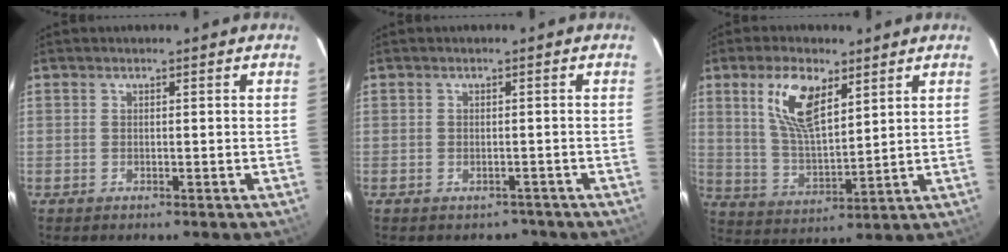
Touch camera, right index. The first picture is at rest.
{"total": 2.9, "force": [-2.0, 2.0, 0.2], "torque": [-0.001, 0.010, -0.020]}
{"total": 11.3, "force": [5.6, 4.6, 8.6], "torque": [-0.166, 0.008, 0.116]}